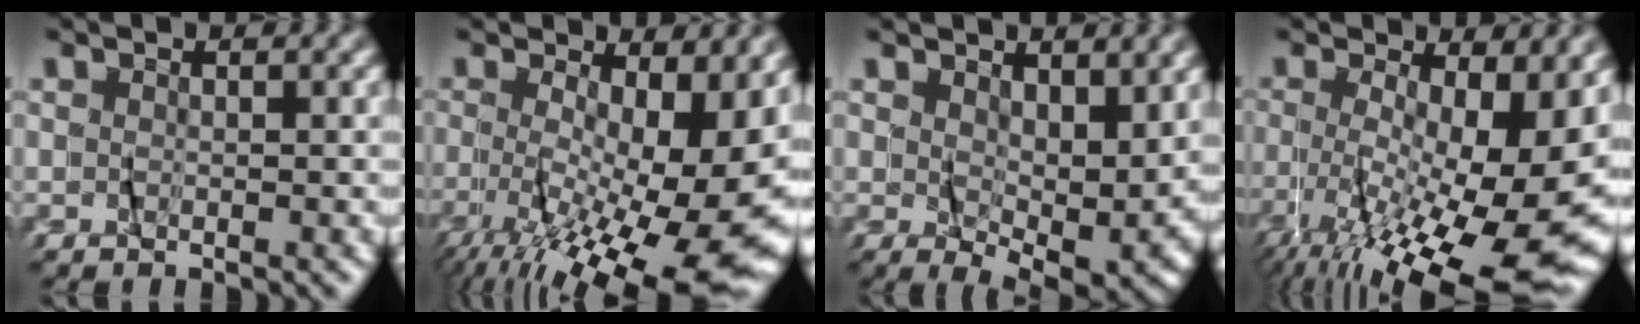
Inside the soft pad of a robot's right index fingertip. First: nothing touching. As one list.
[{"total": 9.9, "force": [-3.8, 2.7, 8.7], "torque": [-0.105, -0.038, -0.037]}, {"total": 3.8, "force": [0.3, 1.0, 3.6], "torque": [-0.067, -0.027, 0.010]}, {"total": 10.1, "force": [-4.9, 1.9, 8.6], "torque": [-0.110, -0.040, -0.054]}]